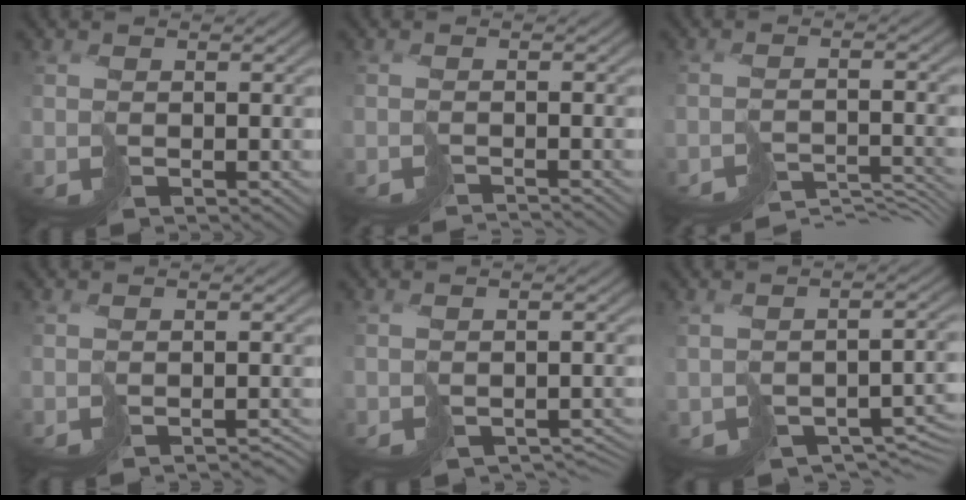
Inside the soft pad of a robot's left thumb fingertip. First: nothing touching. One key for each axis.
{"total": 2.6, "fx": -2.6, "fy": -0.2, "fz": 0.2, "tx": 0.000, "ty": -0.006, "tz": -0.051}
{"total": 7.8, "fx": -7.5, "fy": 1.0, "fz": 1.9, "tx": -0.026, "ty": -0.004, "tz": -0.108}
{"total": 2.0, "fx": -1.9, "fy": 0.2, "fz": 0.7, "tx": -0.009, "ty": -0.009, "tz": -0.026}
{"total": 4.6, "fx": -3.4, "fy": 2.8, "fz": 1.6, "tx": -0.009, "ty": -0.007, "tz": -0.033}
{"total": 6.8, "fx": -4.3, "fy": 3.7, "fz": 3.8, "tx": -0.065, "ty": -0.028, "tz": -0.051}